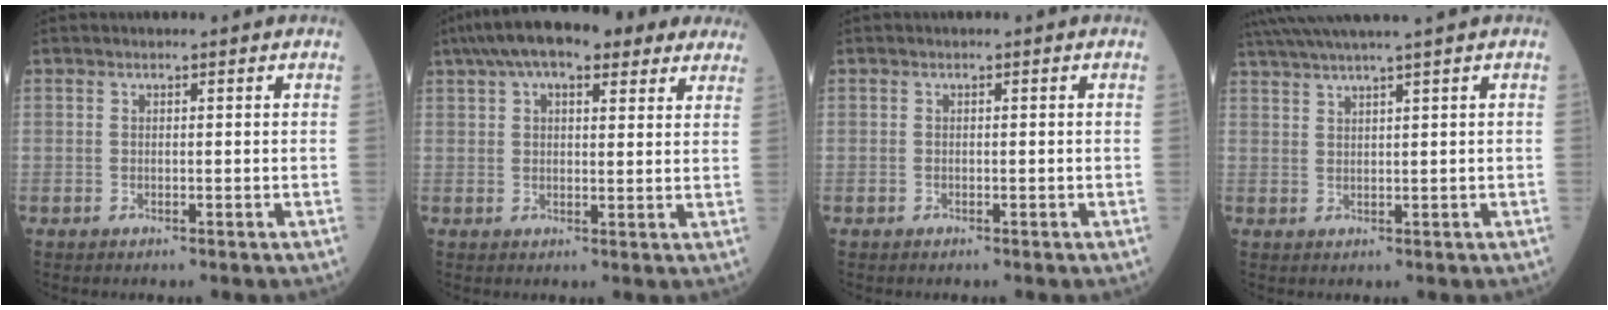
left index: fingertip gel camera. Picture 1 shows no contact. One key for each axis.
{"total": 16.3, "fx": 11.7, "fy": 5.8, "fz": 9.9, "tx": -0.159, "ty": 0.067, "tz": 0.168}
{"total": 0.0}
{"total": 9.1, "fx": 7.7, "fy": -1.6, "fz": 4.6, "tx": -0.077, "ty": 0.026, "tz": 0.125}